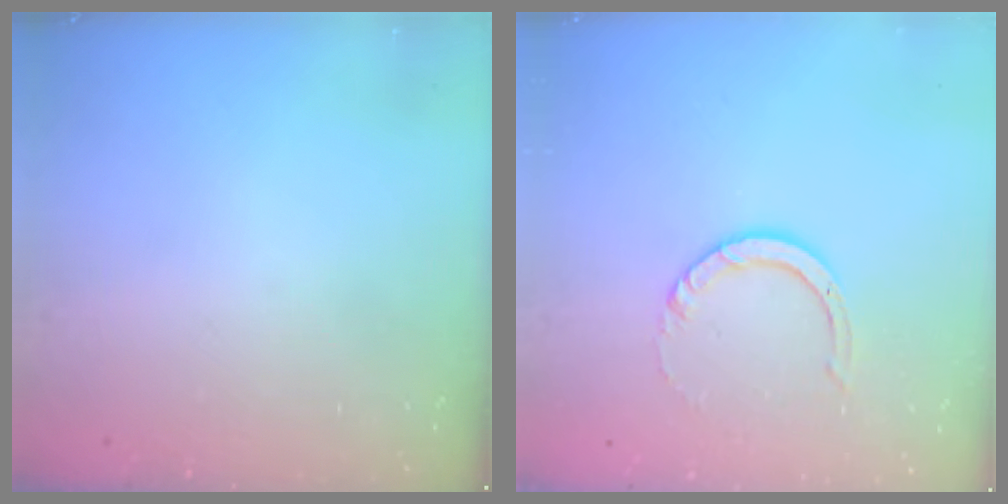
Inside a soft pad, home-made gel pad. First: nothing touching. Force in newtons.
{"total": 4.7, "press": 4.7, "slide": 0.4}